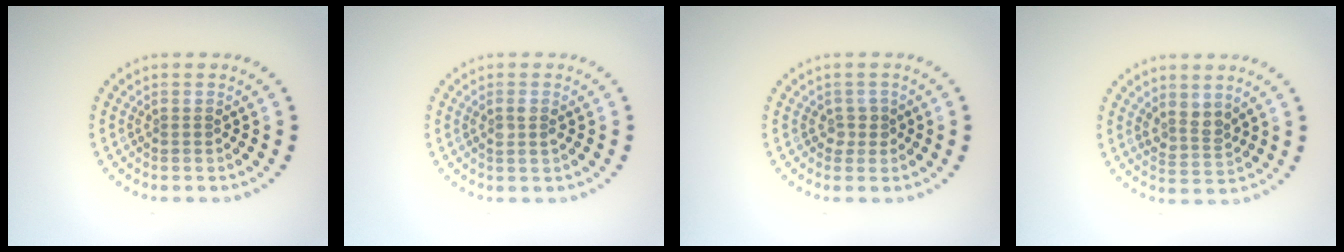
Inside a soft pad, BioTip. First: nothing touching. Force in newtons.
{"total": 1.3, "press": 1.1, "slide": 0.6}
{"total": 1.3, "press": 1.0, "slide": 0.8}
{"total": 2.2, "press": 1.8, "slide": 1.1}